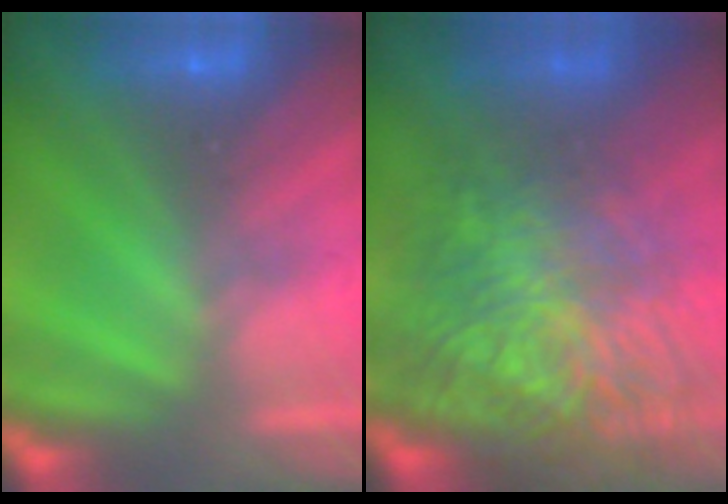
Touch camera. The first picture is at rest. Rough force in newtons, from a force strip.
{"total": 7.5}